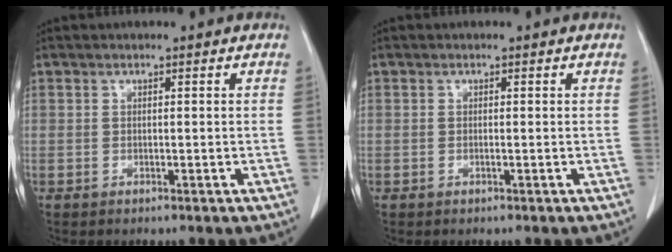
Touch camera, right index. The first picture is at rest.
{"total": 0.0}